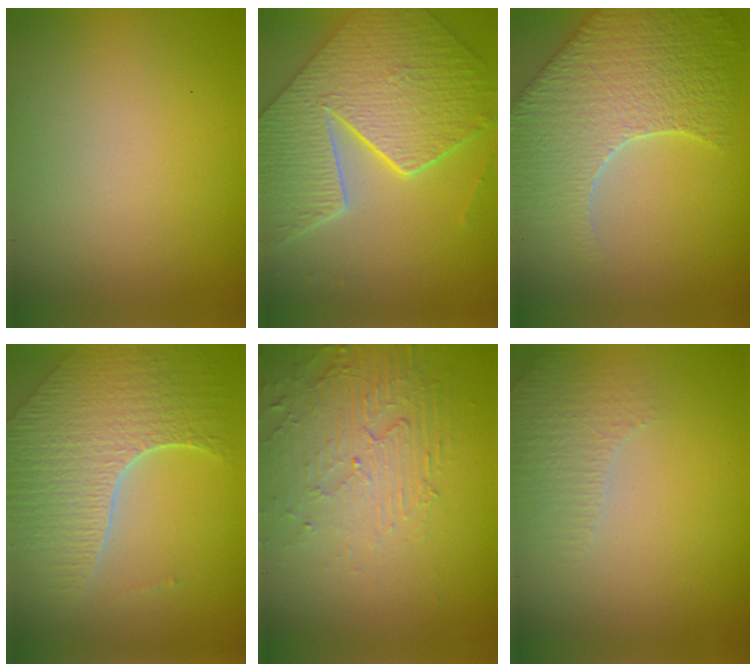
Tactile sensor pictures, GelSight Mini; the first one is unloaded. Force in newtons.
{"total": 9.2, "press": 6.7, "slide": 6.3}
{"total": 8.6, "press": 6.4, "slide": 5.7}
{"total": 7.6, "press": 5.3, "slide": 5.5}
{"total": 5.0, "press": 3.4, "slide": 3.7}
{"total": 2.3, "press": 2.2, "slide": 0.7}